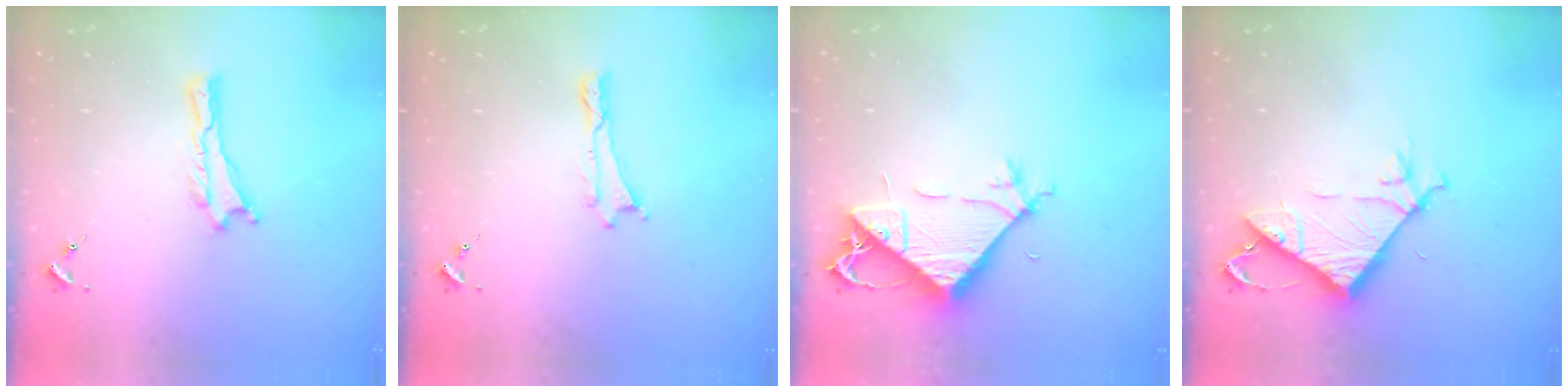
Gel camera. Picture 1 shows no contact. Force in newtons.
{"total": 0.0}
{"total": 8.5, "press": 8.5, "slide": 0.7}
{"total": 7.9, "press": 7.8, "slide": 0.6}